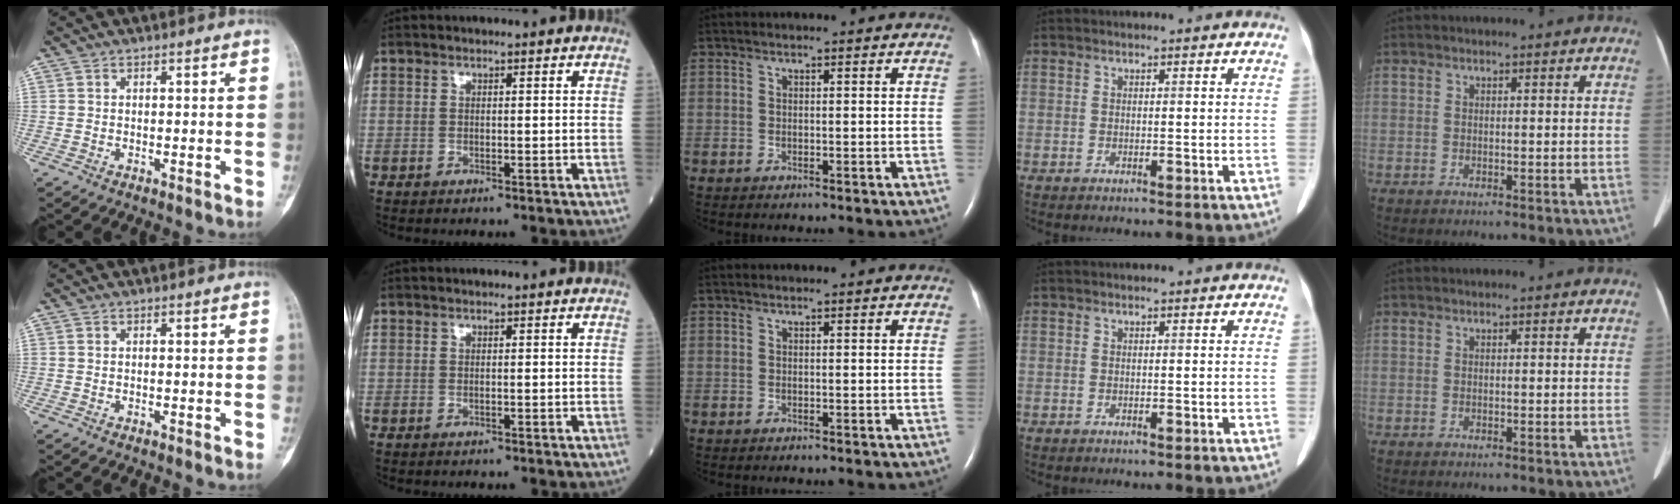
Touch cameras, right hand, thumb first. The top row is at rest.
{}